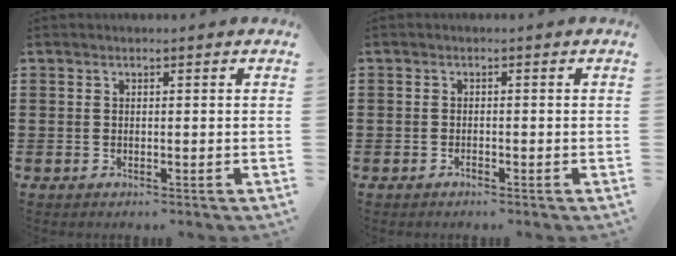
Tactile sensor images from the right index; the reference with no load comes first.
{"total": 0.7, "force": [-0.6, 0.2, 0.2], "torque": [-0.005, 0.000, -0.013]}